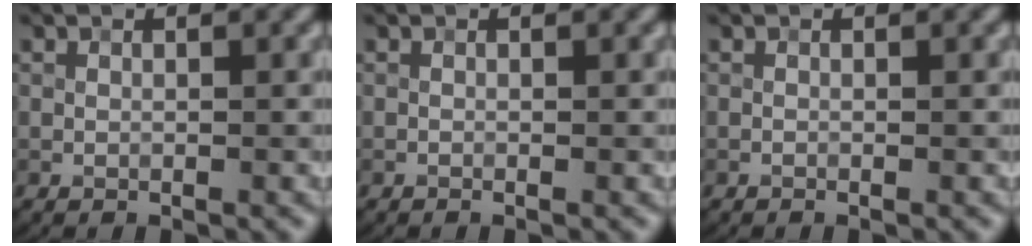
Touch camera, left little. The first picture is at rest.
{"total": 0.0}
{"total": 0.0}